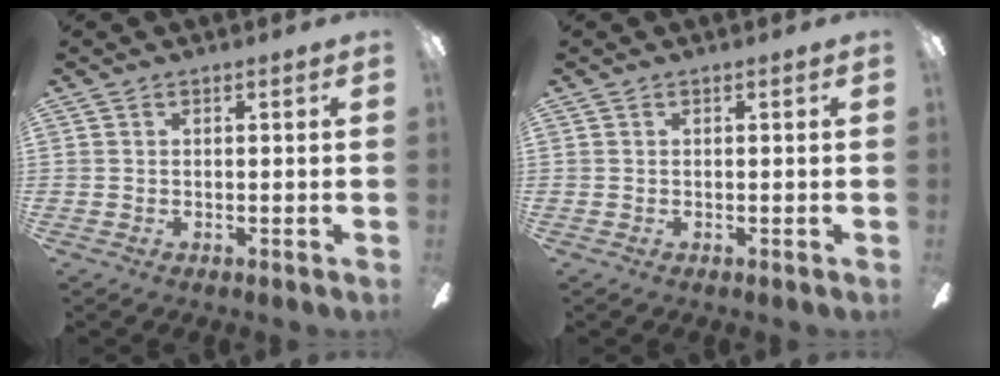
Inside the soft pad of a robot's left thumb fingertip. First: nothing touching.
{"total": 0.0}